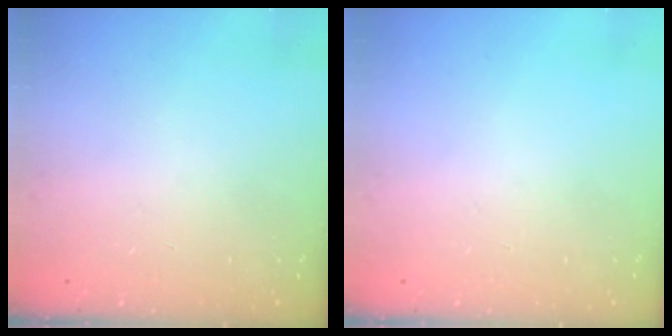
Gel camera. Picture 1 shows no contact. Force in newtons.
{"total": 0.0}